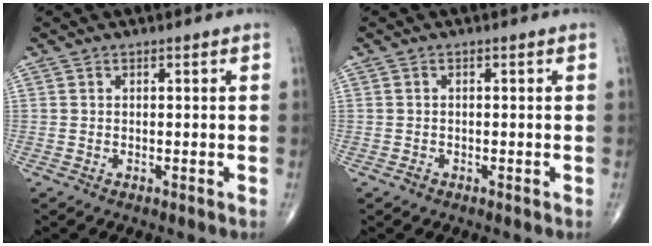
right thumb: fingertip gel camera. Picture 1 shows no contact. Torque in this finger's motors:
{"motor_torque": [-0.18, -0.01, -0.14, -0.09, -0.01]}